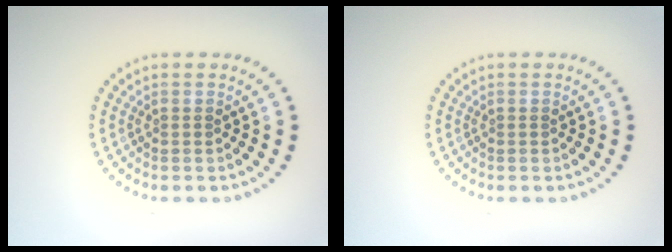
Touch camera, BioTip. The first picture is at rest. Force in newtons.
{"total": 0.0}